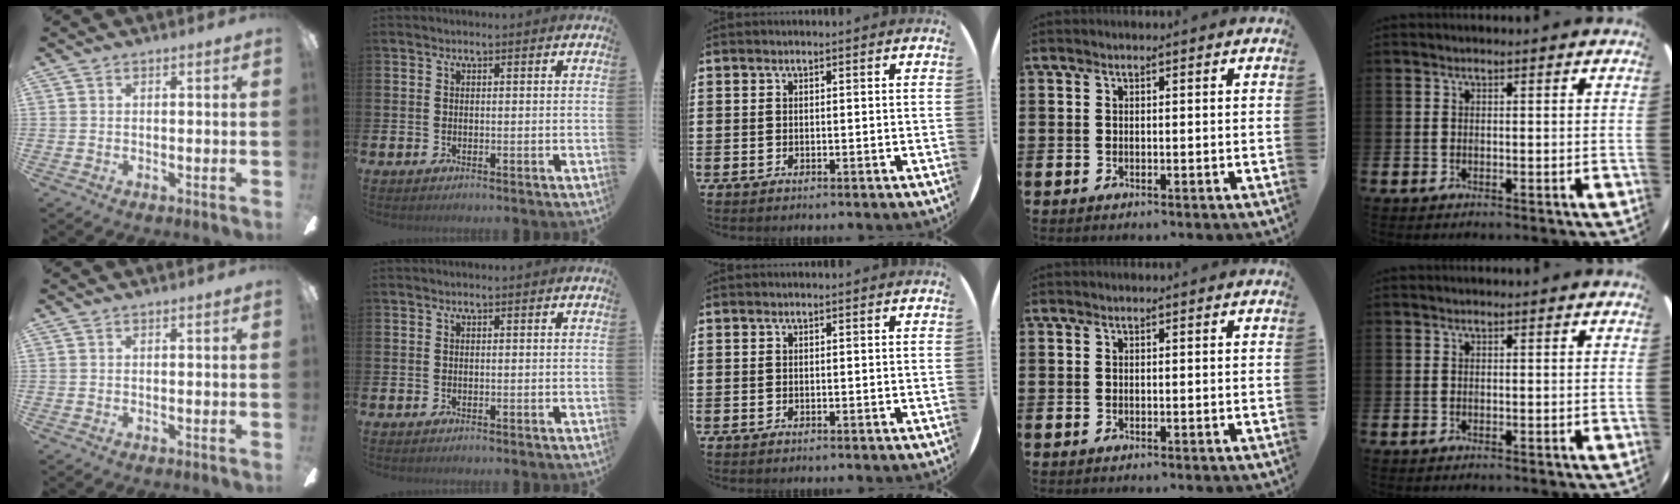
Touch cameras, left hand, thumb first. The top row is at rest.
{}